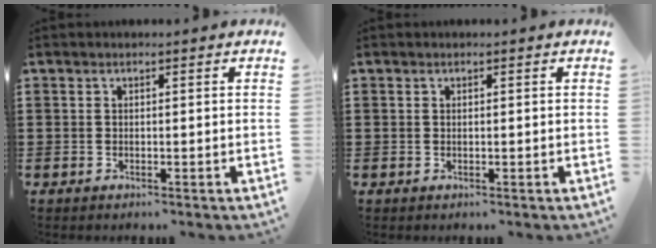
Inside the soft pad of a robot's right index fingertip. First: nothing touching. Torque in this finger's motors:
{"motor_torque": [1.51, 0.63, 0.02, 0.02]}